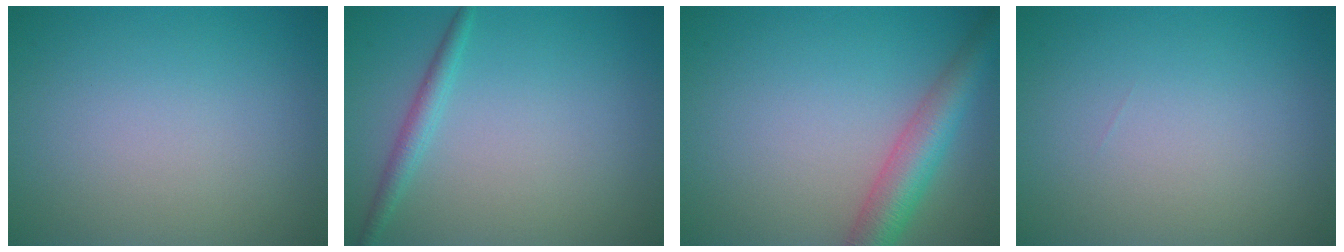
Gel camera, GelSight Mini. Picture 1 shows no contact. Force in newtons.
{"total": 1.7, "press": 1.7, "slide": 0.0}
{"total": 4.8, "press": 4.8, "slide": 0.1}
{"total": 0.0}